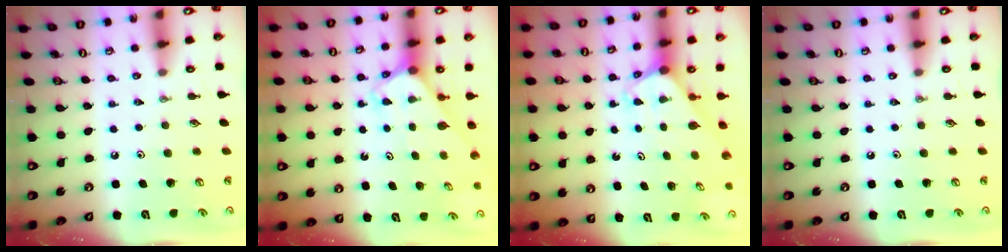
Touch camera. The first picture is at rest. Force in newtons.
{"total": 2.7, "press": 2.7, "slide": 0.2}
{"total": 1.9, "press": 1.9, "slide": 0.2}
{"total": 0.0}